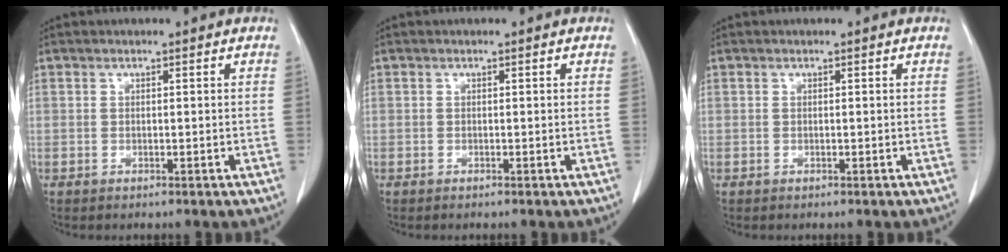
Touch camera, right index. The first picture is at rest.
{"total": 0.0}
{"total": 0.0}